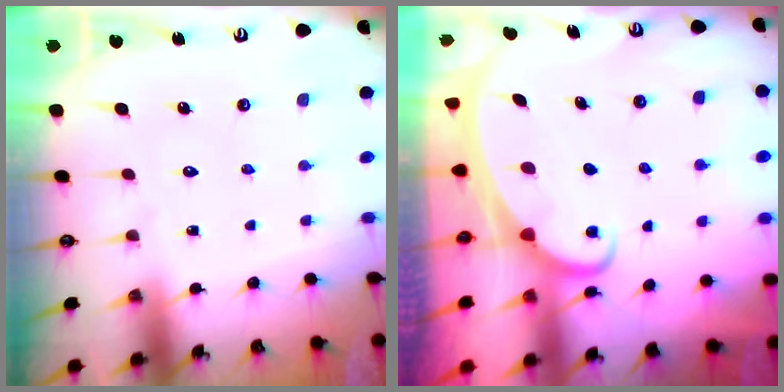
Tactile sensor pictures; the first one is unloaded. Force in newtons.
{"total": 2.5, "press": 2.4, "slide": 0.4}